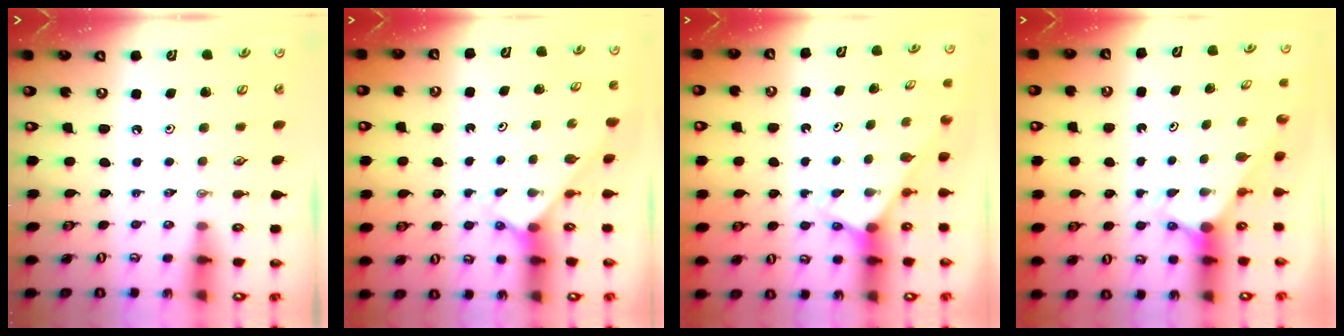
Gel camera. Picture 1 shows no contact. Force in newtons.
{"total": 2.3, "press": 2.3, "slide": 0.2}
{"total": 2.6, "press": 2.6, "slide": 0.1}
{"total": 2.9, "press": 2.9, "slide": 0.0}